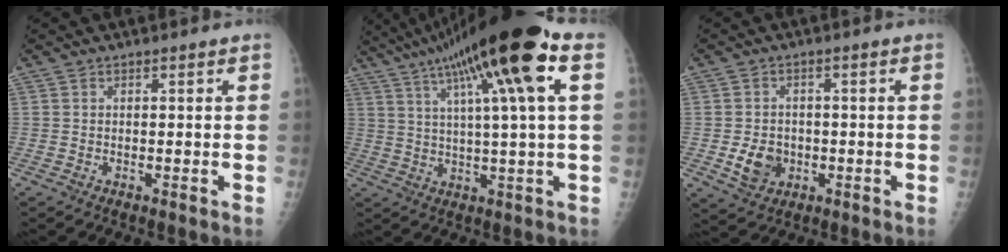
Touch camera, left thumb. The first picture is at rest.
{"total": 21.3, "force": [9.2, 2.1, 19.1], "torque": [-0.325, 0.018, 0.146]}
{"total": 5.8, "force": [-1.3, 4.7, 3.1], "torque": [-0.037, 0.006, -0.014]}